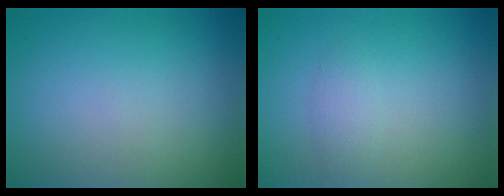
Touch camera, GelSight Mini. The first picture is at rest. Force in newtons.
{"total": 1.3, "press": 1.3, "slide": 0.1}